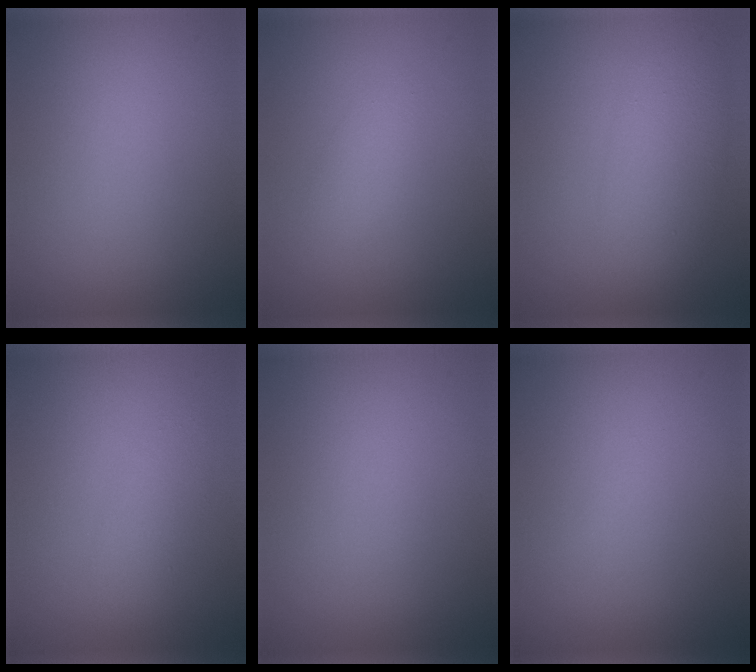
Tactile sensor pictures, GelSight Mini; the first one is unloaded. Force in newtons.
{"total": 1.4, "press": 1.4, "slide": 0.0}
{"total": 4.7, "press": 4.7, "slide": 0.1}
{"total": 2.1, "press": 2.1, "slide": 0.1}
{"total": 0.0}
{"total": 0.0}